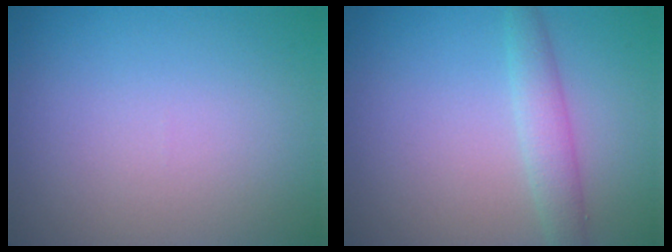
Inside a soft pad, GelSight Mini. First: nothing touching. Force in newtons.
{"total": 2.4, "press": 2.4, "slide": 0.1}